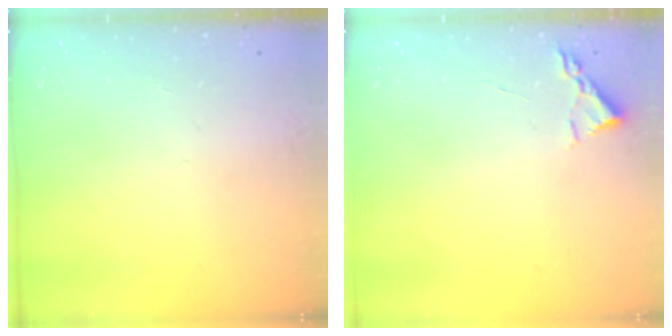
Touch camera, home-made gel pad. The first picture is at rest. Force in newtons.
{"total": 2.2, "press": 2.2, "slide": 0.3}